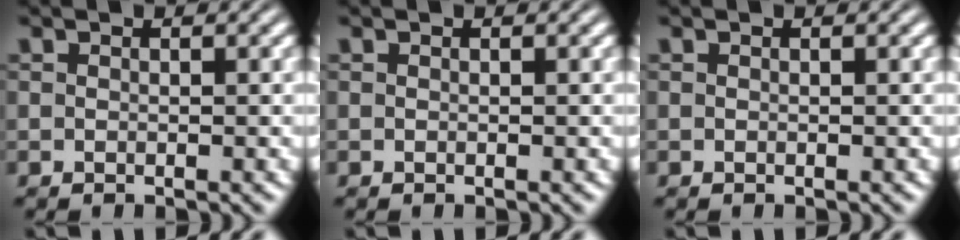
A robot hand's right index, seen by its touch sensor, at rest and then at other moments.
{"total": 0.0}
{"total": 0.0}